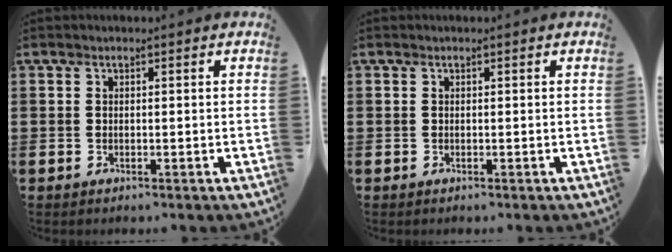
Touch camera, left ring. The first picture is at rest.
{"total": 0.0}